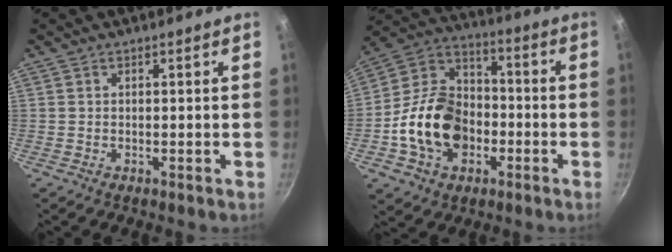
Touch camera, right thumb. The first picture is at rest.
{"total": 18.1, "force": [-4.3, 13.3, 11.5], "torque": [-0.181, 0.044, -0.087]}